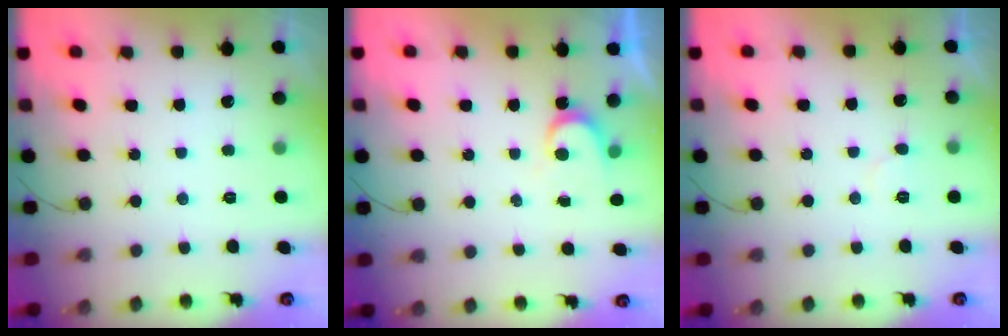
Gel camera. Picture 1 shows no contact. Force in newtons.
{"total": 3.5, "press": 3.5, "slide": 0.3}
{"total": 3.4, "press": 3.4, "slide": 0.4}